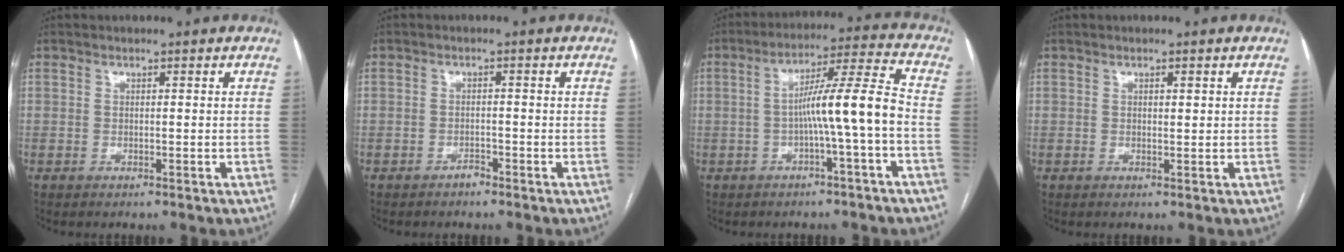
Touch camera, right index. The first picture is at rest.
{"total": 1.2, "force": [-1.0, 0.5, 0.3], "torque": [0.000, 0.004, -0.017]}
{"total": 9.4, "force": [-2.0, -1.0, 9.2], "torque": [-0.149, 0.025, -0.032]}
{"total": 0.9, "force": [0.4, 0.3, 0.7], "torque": [-0.013, 0.000, 0.006]}